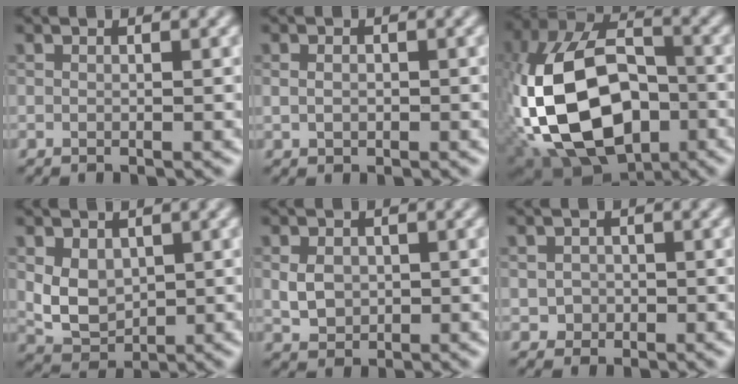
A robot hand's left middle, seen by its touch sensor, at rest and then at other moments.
{"total": 1.4, "force": [0.1, 1.0, 0.8], "torque": [-0.017, 0.002, 0.006]}
{"total": 15.5, "force": [-3.5, 9.5, 11.8], "torque": [-0.253, 0.004, -0.079]}
{"total": 3.7, "force": [0.5, 2.8, 2.4], "torque": [-0.049, -0.004, 0.012]}
{"total": 2.5, "force": [0.1, 2.0, 1.5], "torque": [-0.032, 0.000, 0.000]}
{"total": 1.3, "force": [-0.2, 1.2, 0.2], "torque": [0.005, -0.001, -0.004]}